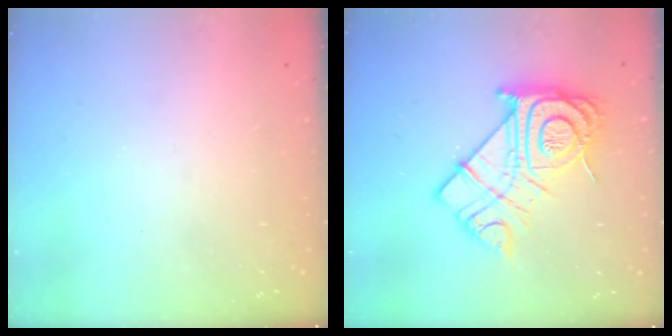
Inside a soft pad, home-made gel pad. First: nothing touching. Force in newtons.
{"total": 18.9, "press": 18.9, "slide": 1.5}